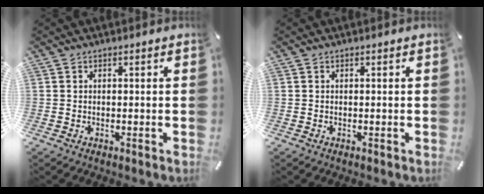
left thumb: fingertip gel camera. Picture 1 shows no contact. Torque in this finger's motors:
{"motor_torque": [-0.02, 0.01, -0.09, 0.09, 0.00]}